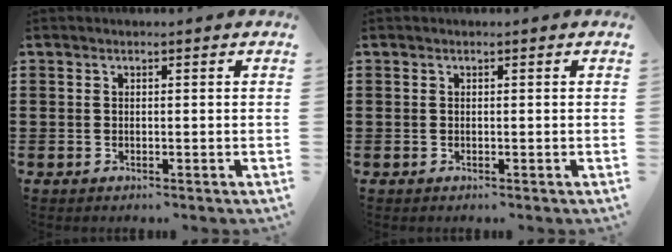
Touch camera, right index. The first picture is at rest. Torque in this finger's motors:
{"motor_torque": [-0.14, 0.42, 0.00, 0.02]}